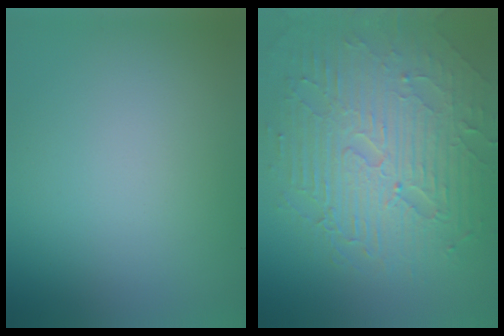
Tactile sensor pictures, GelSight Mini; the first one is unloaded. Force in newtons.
{"total": 9.4, "press": 6.2, "slide": 7.1}